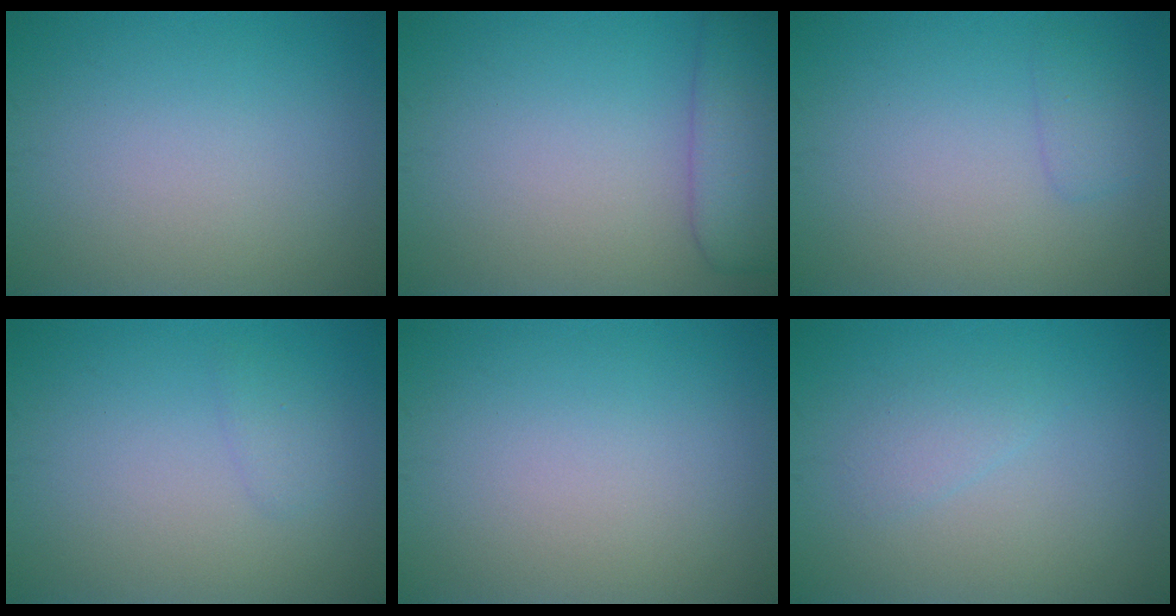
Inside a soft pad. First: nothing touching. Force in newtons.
{"total": 4.7, "press": 4.7, "slide": 0.4}
{"total": 1.4, "press": 1.4, "slide": 0.1}
{"total": 1.0, "press": 1.0, "slide": 0.1}
{"total": 0.0}
{"total": 1.3, "press": 1.3, "slide": 0.2}